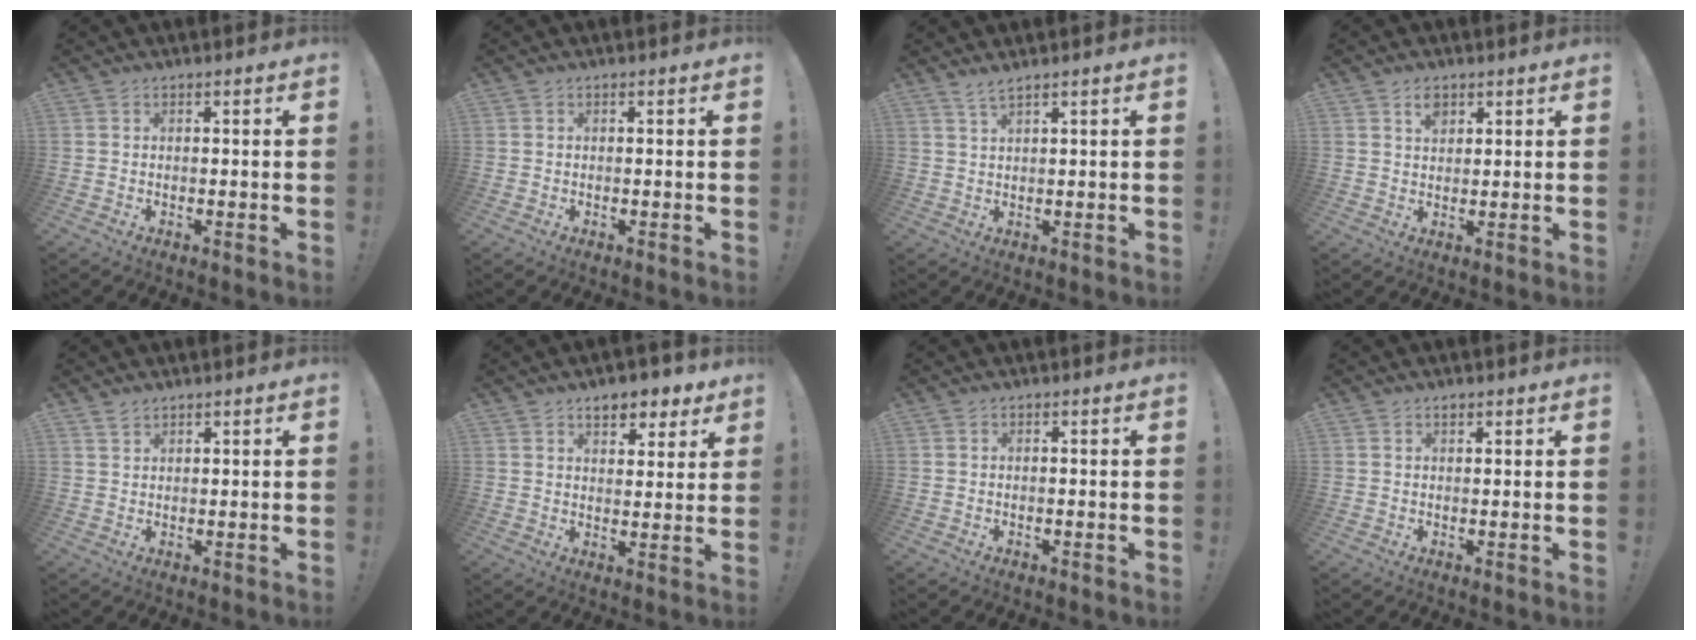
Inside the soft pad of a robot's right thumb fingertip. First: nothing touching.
{"total": 0.0}
{"total": 2.6, "force": [2.1, -0.1, 1.4], "torque": [-0.039, -0.006, 0.039]}
{"total": 3.6, "force": [2.0, 2.3, 1.9], "torque": [-0.015, -0.008, 0.031]}
{"total": 1.9, "force": [1.7, 0.6, 0.5], "torque": [0.003, -0.013, 0.029]}
{"total": 7.5, "force": [5.3, 3.7, 3.9], "torque": [-0.044, -0.027, 0.092]}
{"total": 0.0}
{"total": 1.0, "force": [0.7, 0.6, 0.3], "torque": [0.002, -0.003, 0.012]}